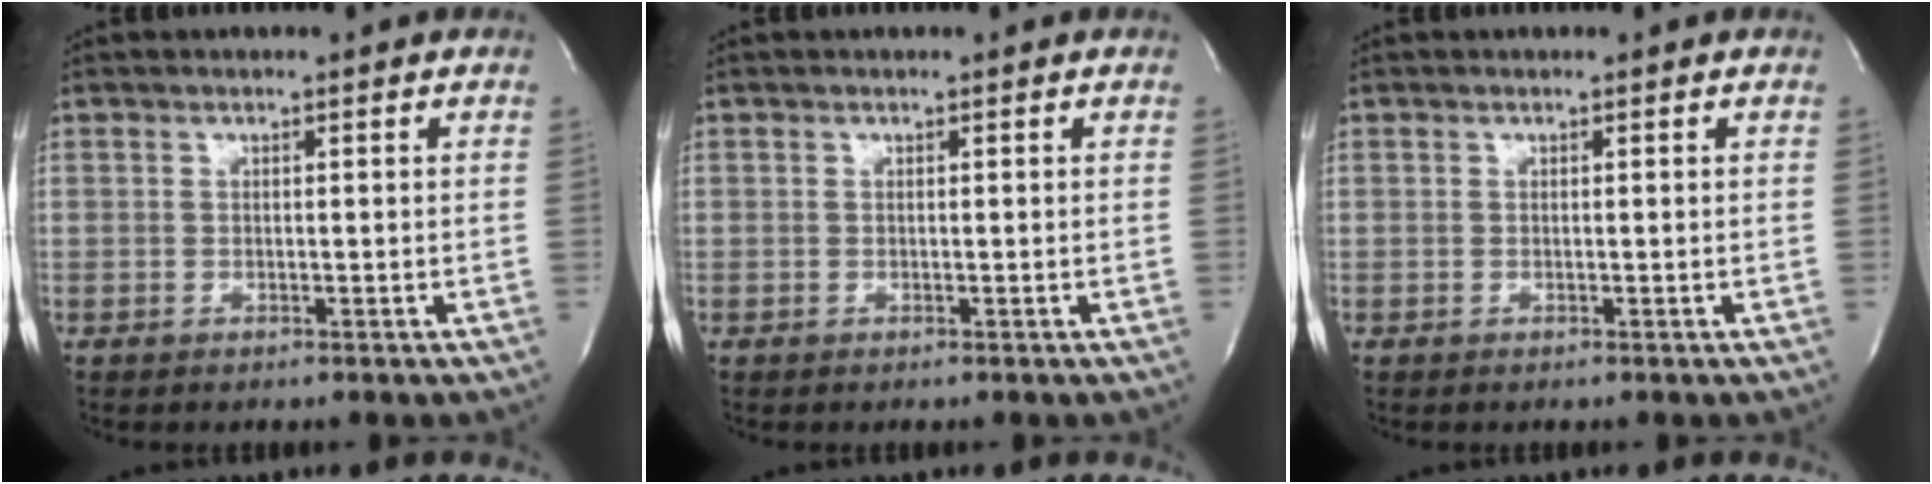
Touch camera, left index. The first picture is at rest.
{"total": 0.0}
{"total": 0.0}